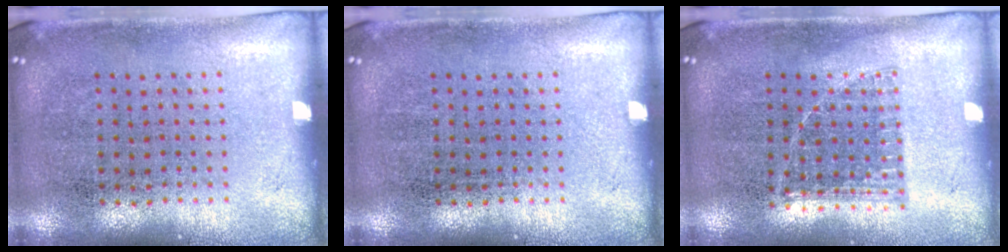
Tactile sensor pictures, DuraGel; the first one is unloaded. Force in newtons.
{"total": 0.0}
{"total": 0.8, "press": 0.8, "slide": 0.3}